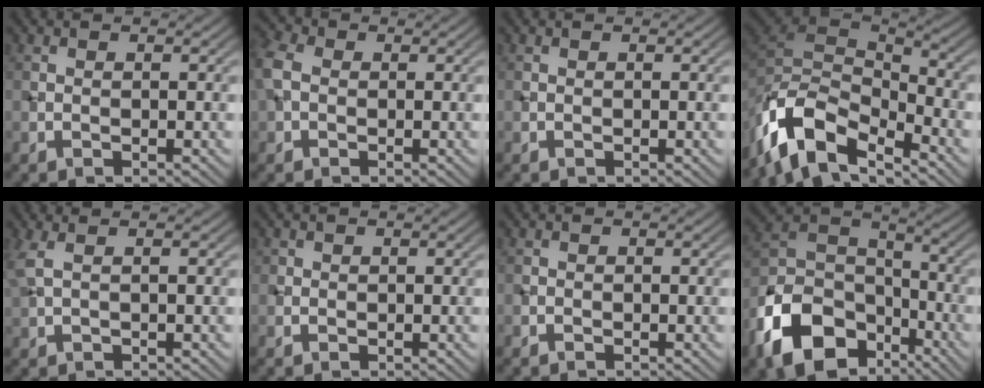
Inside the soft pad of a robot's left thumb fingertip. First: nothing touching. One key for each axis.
{"total": 4.1, "fx": 0.2, "fy": 3.1, "fz": 2.7, "tx": -0.081, "ty": 0.008, "tz": -0.007}
{"total": 0.0}
{"total": 12.9, "fx": -7.3, "fy": 6.0, "fz": 8.8, "tx": -0.199, "ty": -0.008, "tz": -0.135}
{"total": 2.6, "fx": 1.2, "fy": 0.7, "fz": 2.2, "tx": -0.056, "ty": 0.014, "tz": 0.020}
{"total": 0.6, "fx": 0.3, "fy": 0.6, "fz": 0.1, "tx": 0.001, "ty": -0.002, "tz": 0.002}
{"total": 0.0}
{"total": 14.7, "fx": -8.0, "fy": 9.3, "fz": 8.1, "tx": -0.198, "ty": -0.024, "tz": -0.166}